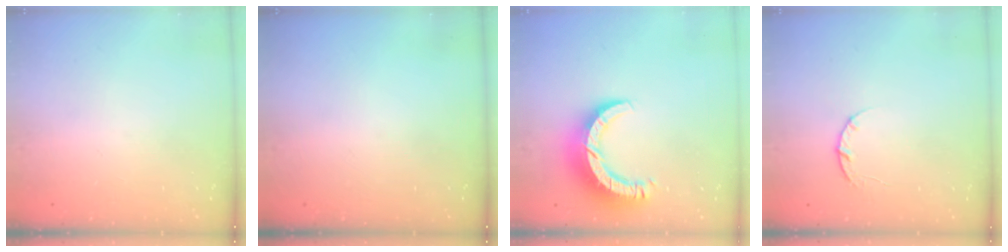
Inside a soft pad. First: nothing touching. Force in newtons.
{"total": 0.0}
{"total": 11.0, "press": 11.0, "slide": 1.0}
{"total": 3.6, "press": 3.5, "slide": 0.5}